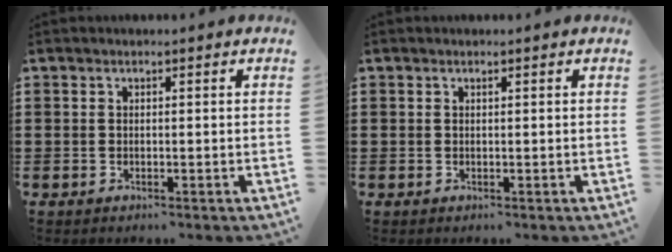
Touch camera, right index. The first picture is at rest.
{"total": 0.0}